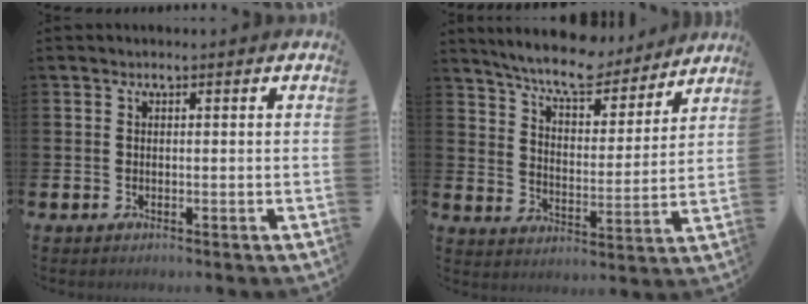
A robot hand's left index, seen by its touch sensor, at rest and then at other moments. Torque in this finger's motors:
{"motor_torque": [1.08, -1.06, 0.52, 0.21]}